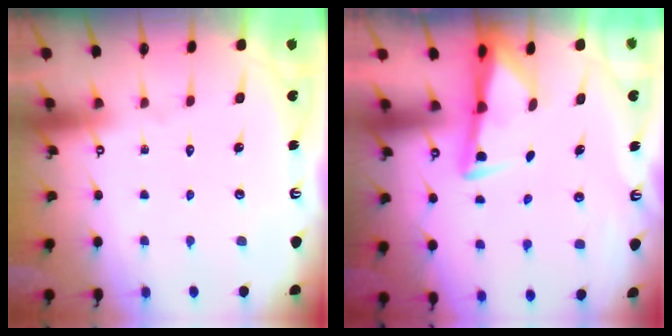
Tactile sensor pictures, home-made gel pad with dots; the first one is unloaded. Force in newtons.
{"total": 2.9, "press": 2.8, "slide": 0.5}